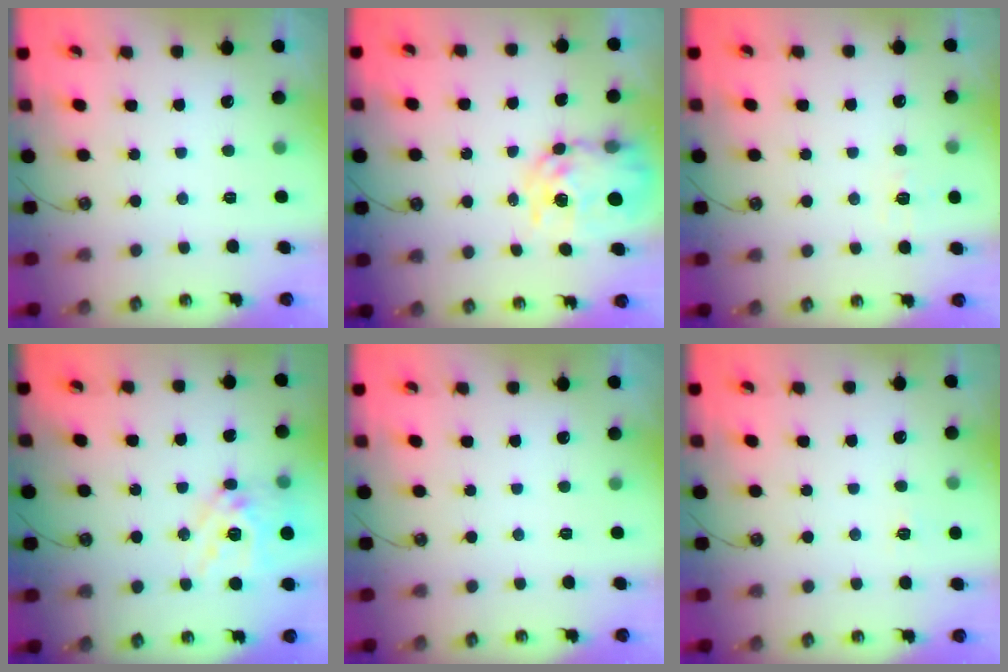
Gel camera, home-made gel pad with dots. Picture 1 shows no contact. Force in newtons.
{"total": 12.3, "press": 12.2, "slide": 1.0}
{"total": 5.4, "press": 5.3, "slide": 0.7}
{"total": 15.4, "press": 15.3, "slide": 1.4}
{"total": 0.0}
{"total": 3.9, "press": 3.8, "slide": 0.4}